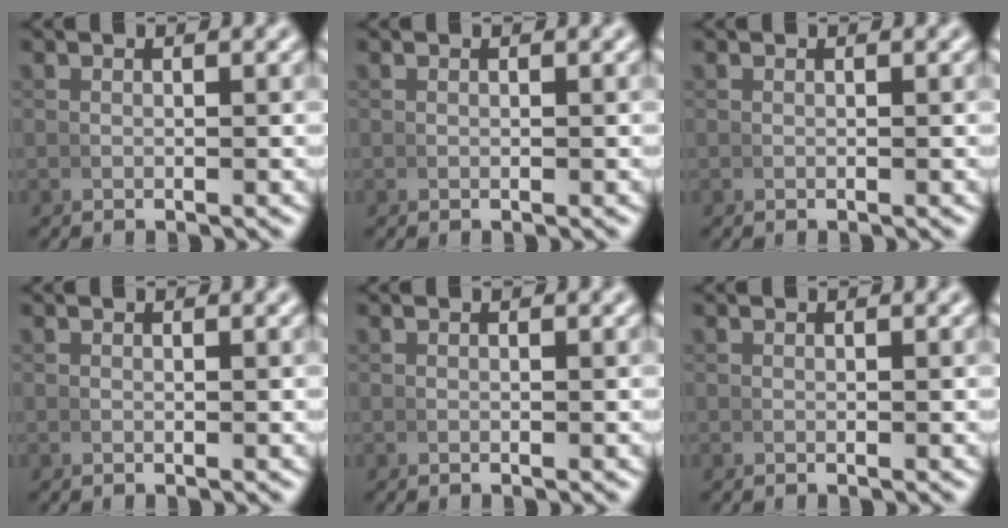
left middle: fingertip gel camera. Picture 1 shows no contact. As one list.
[{"total": 0.0}, {"total": 0.0}, {"total": 0.0}, {"total": 0.0}, {"total": 0.0}]